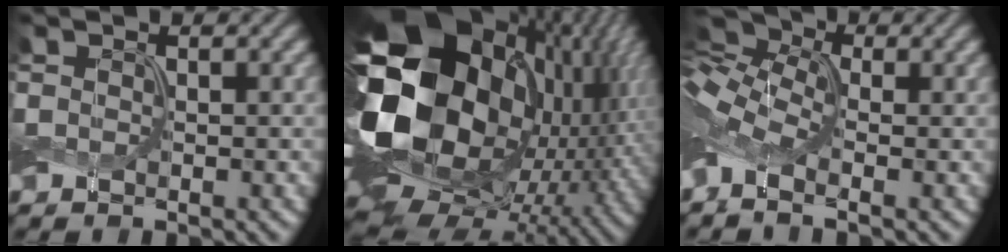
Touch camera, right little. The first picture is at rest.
{"total": 21.9, "force": [1.3, 16.1, 14.9], "torque": [-0.312, -0.042, 0.030]}
{"total": 6.6, "force": [-1.2, 3.8, 5.3], "torque": [-0.124, 0.013, -0.039]}